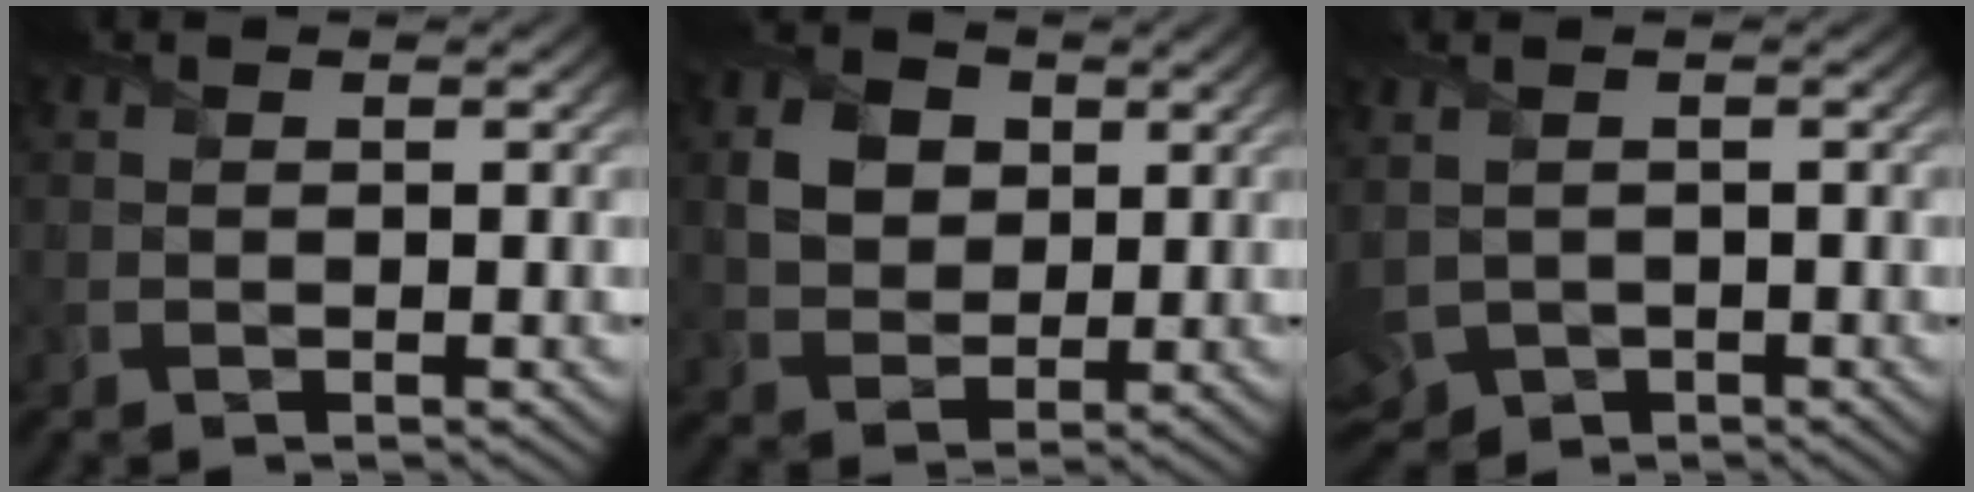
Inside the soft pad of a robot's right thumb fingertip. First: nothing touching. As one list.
[{"total": 5.5, "force": [1.6, 4.4, 2.9], "torque": [-0.073, 0.004, 0.024]}, {"total": 4.9, "force": [-1.2, 3.4, 3.4], "torque": [-0.097, -0.025, -0.014]}]